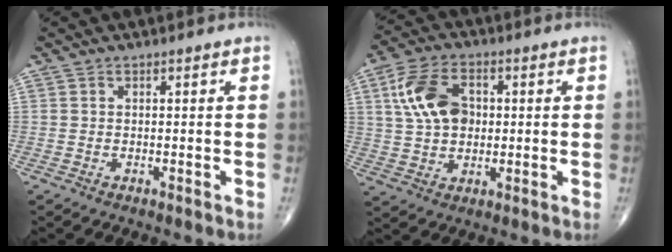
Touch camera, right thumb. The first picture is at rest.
{"total": 11.5, "force": [2.2, 7.7, 8.3], "torque": [-0.143, 0.008, 0.038]}